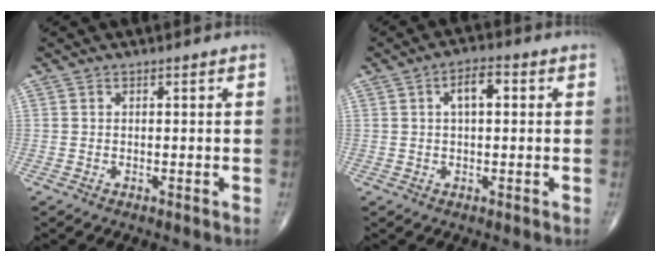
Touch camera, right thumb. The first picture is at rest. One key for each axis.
{"total": 4.8, "fx": 1.1, "fy": 2.2, "fz": 4.1, "tx": -0.063, "ty": 0.009, "tz": 0.014}